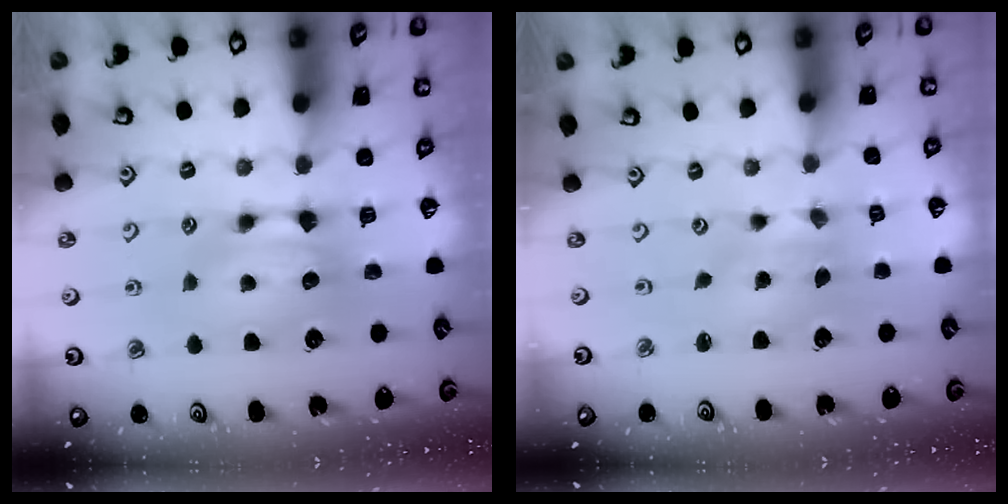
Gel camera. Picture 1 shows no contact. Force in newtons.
{"total": 2.1, "press": 1.7, "slide": 1.2}